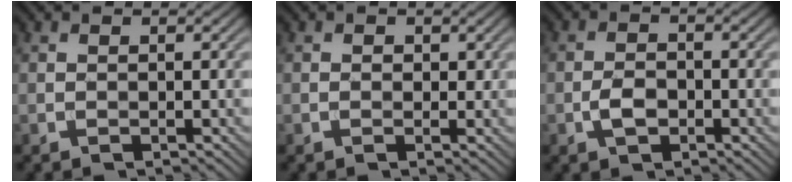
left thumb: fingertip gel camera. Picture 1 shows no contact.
{"total": 0.8, "force": [0.1, 0.7, 0.5], "torque": [-0.004, -0.005, 0.000]}
{"total": 2.9, "force": [-1.2, 1.7, 2.0], "torque": [-0.040, 0.001, -0.024]}